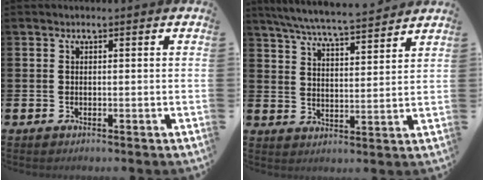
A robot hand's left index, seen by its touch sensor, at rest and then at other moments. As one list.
[{"total": 6.5, "force": [6.3, 0.0, 1.7], "torque": [-0.057, -0.042, 0.110]}]